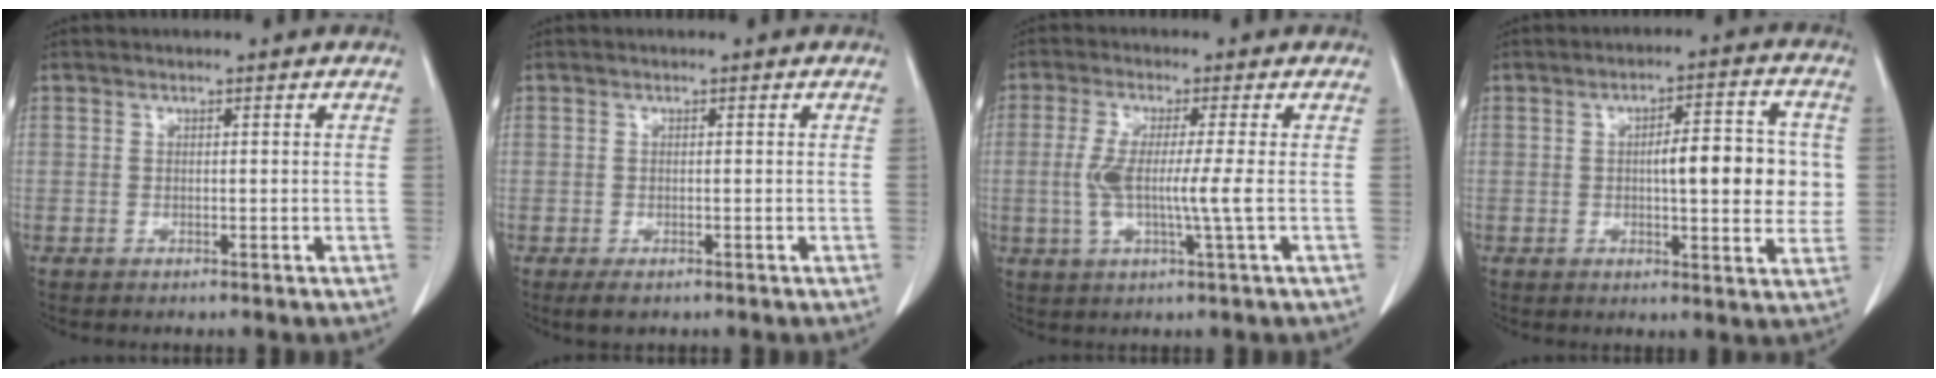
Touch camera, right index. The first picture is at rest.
{"total": 1.9, "force": [-1.1, 1.2, 0.9], "torque": [-0.016, -0.001, -0.011]}
{"total": 6.4, "force": [-0.4, -0.4, 6.4], "torque": [-0.129, -0.007, -0.007]}
{"total": 10.0, "force": [0.3, 2.8, 9.6], "torque": [-0.126, 0.018, 0.005]}